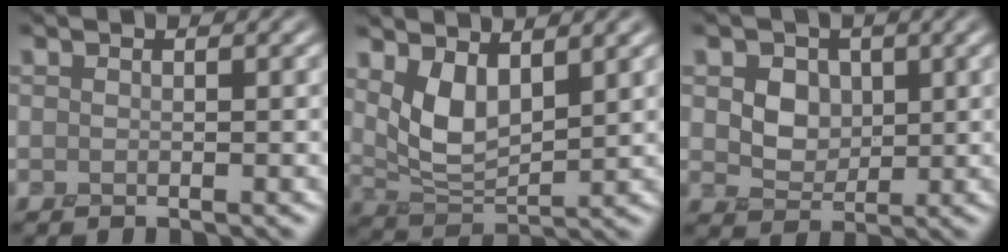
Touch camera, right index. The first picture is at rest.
{"total": 4.0, "force": [2.2, 1.7, 2.9], "torque": [-0.069, -0.011, 0.051]}
{"total": 4.1, "force": [1.4, 3.2, 2.2], "torque": [-0.053, -0.005, 0.030]}